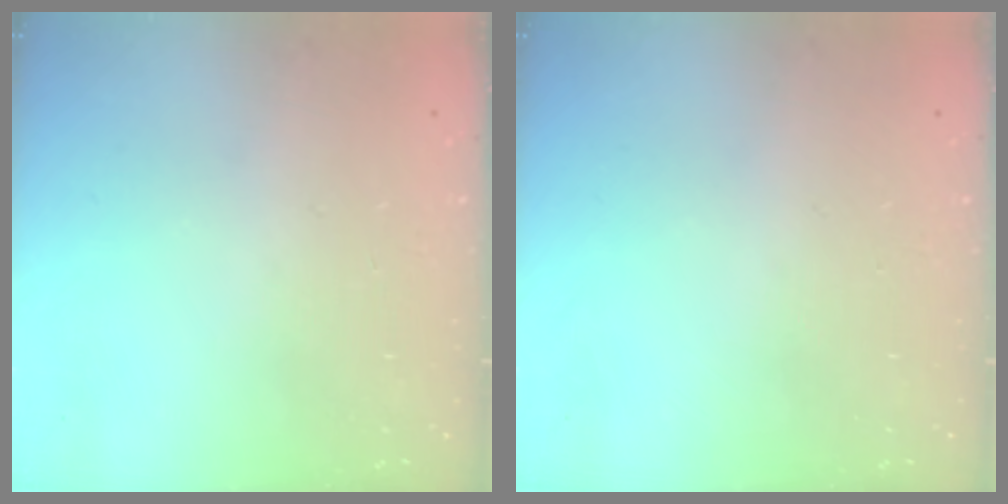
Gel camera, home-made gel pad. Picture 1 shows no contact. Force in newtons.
{"total": 0.0}